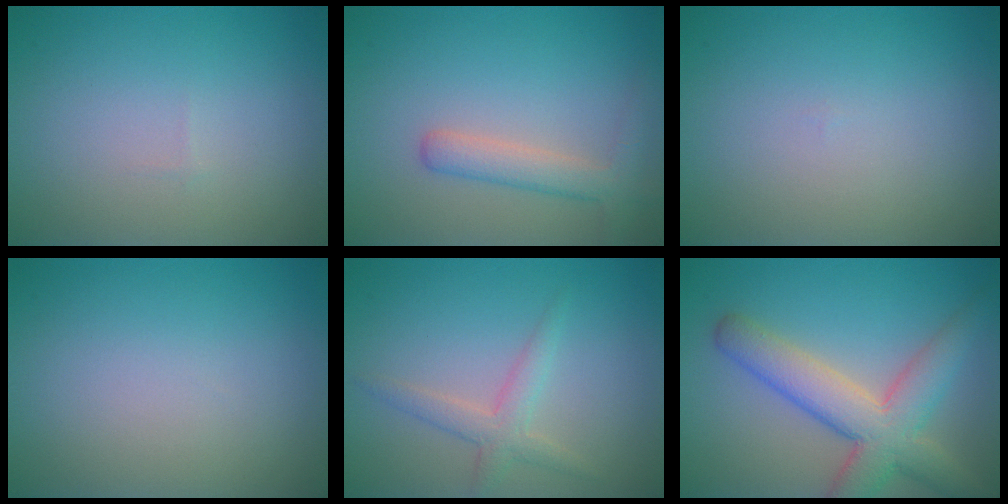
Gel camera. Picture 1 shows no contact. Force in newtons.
{"total": 2.8, "press": 2.8, "slide": 0.1}
{"total": 0.0}
{"total": 0.0}
{"total": 2.4, "press": 2.4, "slide": 0.1}
{"total": 6.8, "press": 6.8, "slide": 0.5}